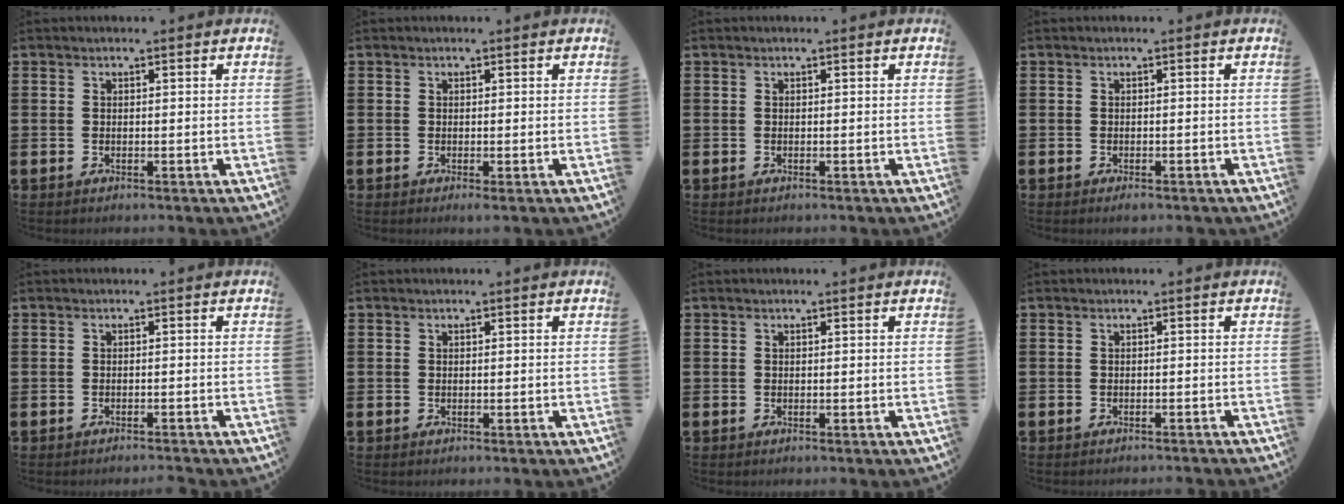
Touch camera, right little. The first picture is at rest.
{"total": 0.8, "force": [0.0, 0.1, 0.8], "torque": [-0.014, 0.000, 0.000]}
{"total": 0.0}
{"total": 0.7, "force": [-0.4, 0.1, 0.5], "torque": [-0.002, -0.006, -0.009]}
{"total": 0.8, "force": [-0.8, -0.2, 0.1], "torque": [-0.002, 0.000, -0.017]}
{"total": 0.0}
{"total": 0.0}
{"total": 0.6, "force": [-0.5, -0.2, 0.0], "torque": [0.000, -0.001, -0.011]}